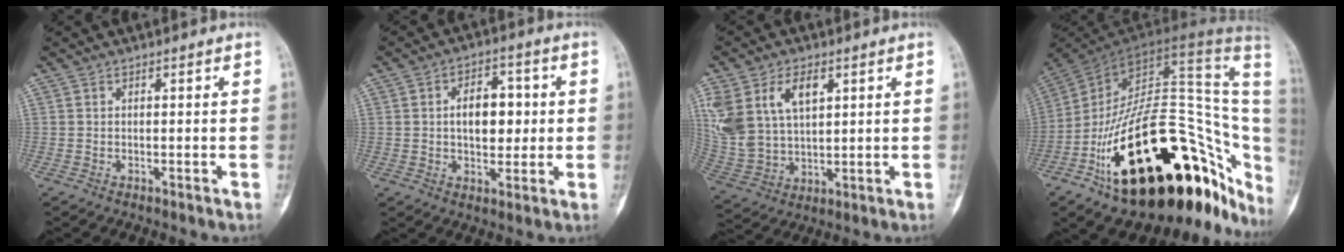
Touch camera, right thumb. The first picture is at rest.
{"total": 9.3, "force": [0.9, 5.8, 7.3], "torque": [-0.076, 0.007, 0.015]}
{"total": 16.2, "force": [6.3, 10.1, 11.0], "torque": [-0.236, -0.011, 0.135]}
{"total": 41.0, "force": [-13.4, 18.4, 34.1], "torque": [-0.406, 0.088, -0.199]}